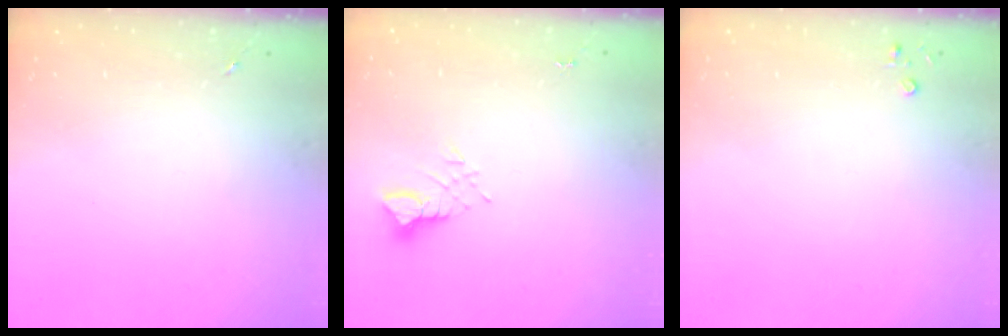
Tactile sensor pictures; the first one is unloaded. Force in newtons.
{"total": 3.1, "press": 3.1, "slide": 0.2}
{"total": 2.2, "press": 2.2, "slide": 0.3}